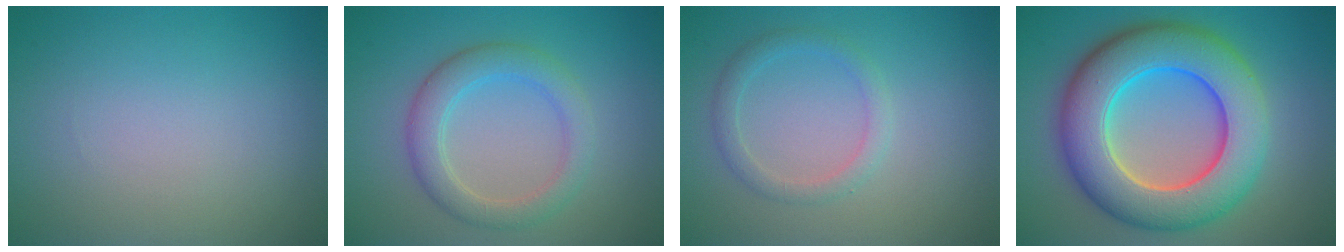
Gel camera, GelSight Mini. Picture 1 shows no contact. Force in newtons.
{"total": 3.7, "press": 3.7, "slide": 0.1}
{"total": 1.9, "press": 1.9, "slide": 0.0}
{"total": 11.6, "press": 11.6, "slide": 0.4}